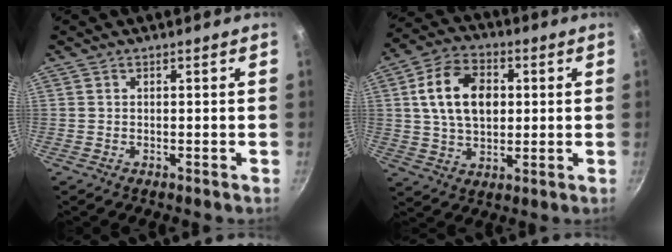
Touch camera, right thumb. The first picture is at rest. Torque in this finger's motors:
{"motor_torque": [-0.26, 1.73, 1.06, 0.26, 0.28]}